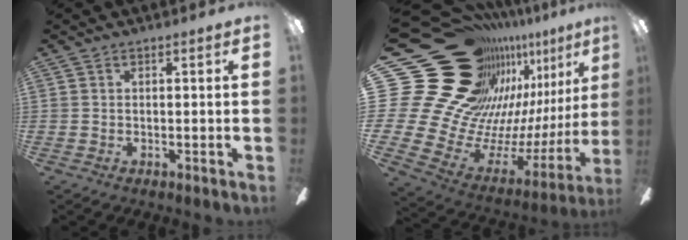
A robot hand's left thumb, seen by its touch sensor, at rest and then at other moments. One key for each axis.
{"total": 31.5, "fx": 18.7, "fy": 19.2, "fz": 16.5, "tx": -0.282, "ty": -0.197, "tz": 0.409}